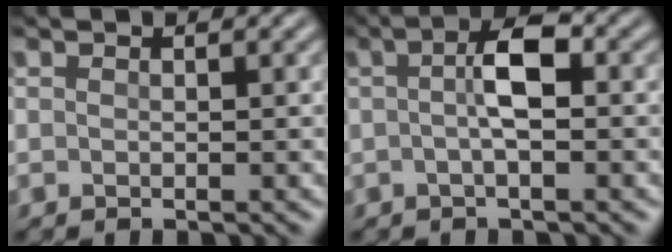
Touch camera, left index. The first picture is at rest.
{"total": 3.9, "force": [0.2, 1.0, 3.7], "torque": [-0.071, 0.009, 0.000]}